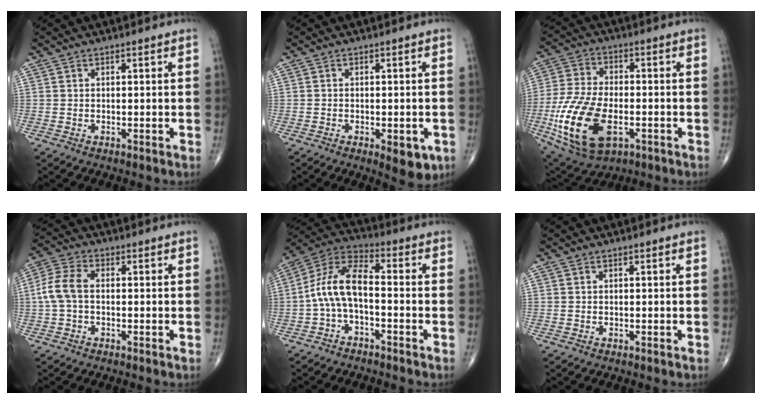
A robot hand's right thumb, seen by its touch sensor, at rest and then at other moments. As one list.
[{"total": 5.5, "force": [-2.1, 2.4, 4.5], "torque": [-0.045, -0.004, -0.021]}, {"total": 18.8, "force": [-5.5, 10.1, 14.9], "torque": [-0.308, 0.001, -0.089]}, {"total": 6.5, "force": [-0.2, 4.0, 5.1], "torque": [-0.116, 0.019, -0.011]}, {"total": 9.9, "force": [-2.0, 4.6, 8.5], "torque": [-0.167, 0.044, -0.049]}, {"total": 0.0}]